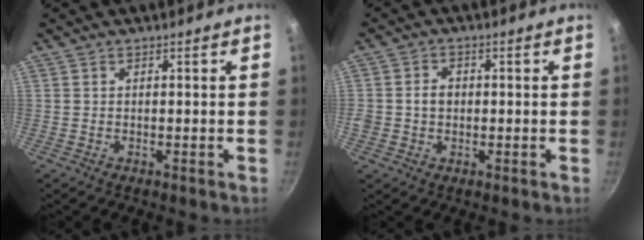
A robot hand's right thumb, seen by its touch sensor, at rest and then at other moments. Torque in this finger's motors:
{"motor_torque": [0.29, 0.80, 0.52, -0.09, 0.01]}